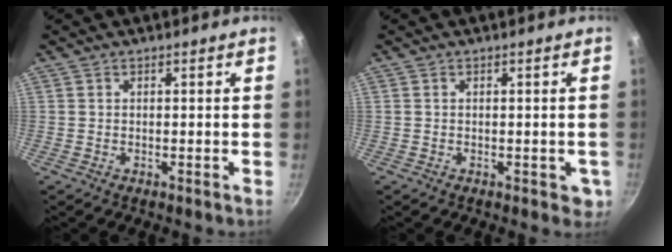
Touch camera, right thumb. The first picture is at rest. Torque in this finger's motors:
{"motor_torque": [0.16, 0.35, -0.25, 0.06, 0.06]}